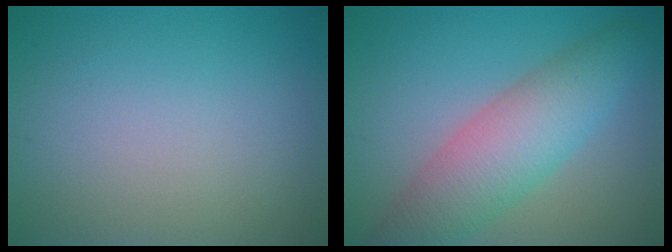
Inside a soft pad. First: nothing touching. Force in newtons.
{"total": 6.7, "press": 6.7, "slide": 0.3}